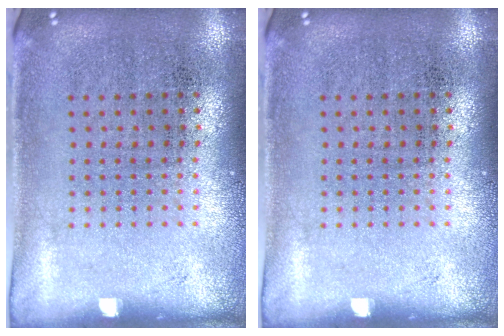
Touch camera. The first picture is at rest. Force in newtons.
{"total": 0.0}